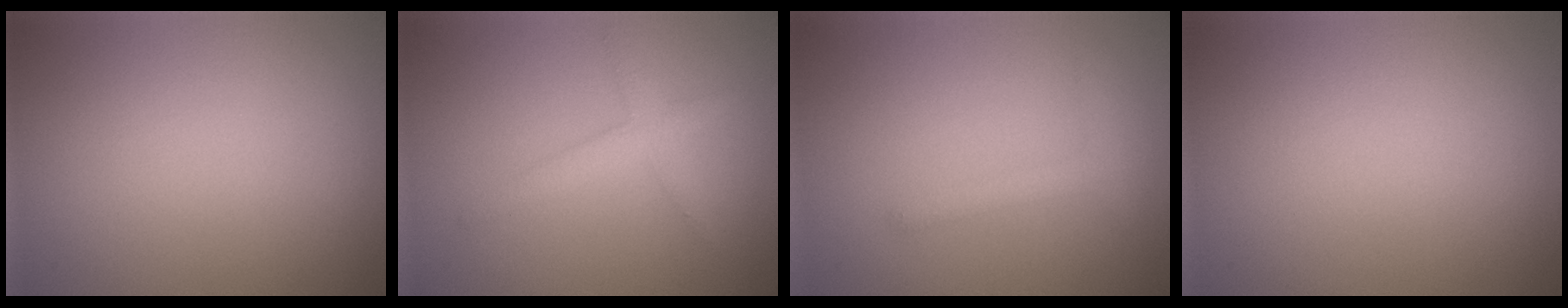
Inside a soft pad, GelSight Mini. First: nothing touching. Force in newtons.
{"total": 2.0, "press": 2.0, "slide": 0.1}
{"total": 1.3, "press": 1.3, "slide": 0.0}
{"total": 0.0}